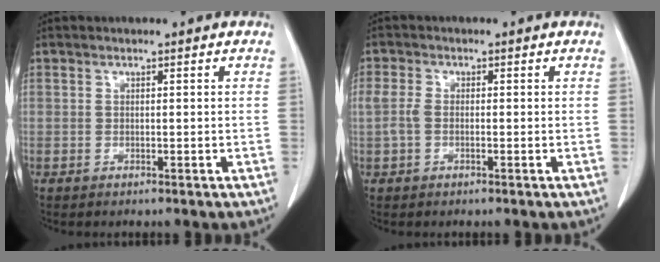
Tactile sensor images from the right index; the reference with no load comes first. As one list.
[{"total": 2.3, "force": [-0.2, 1.4, 1.9], "torque": [-0.055, 0.008, -0.008]}]